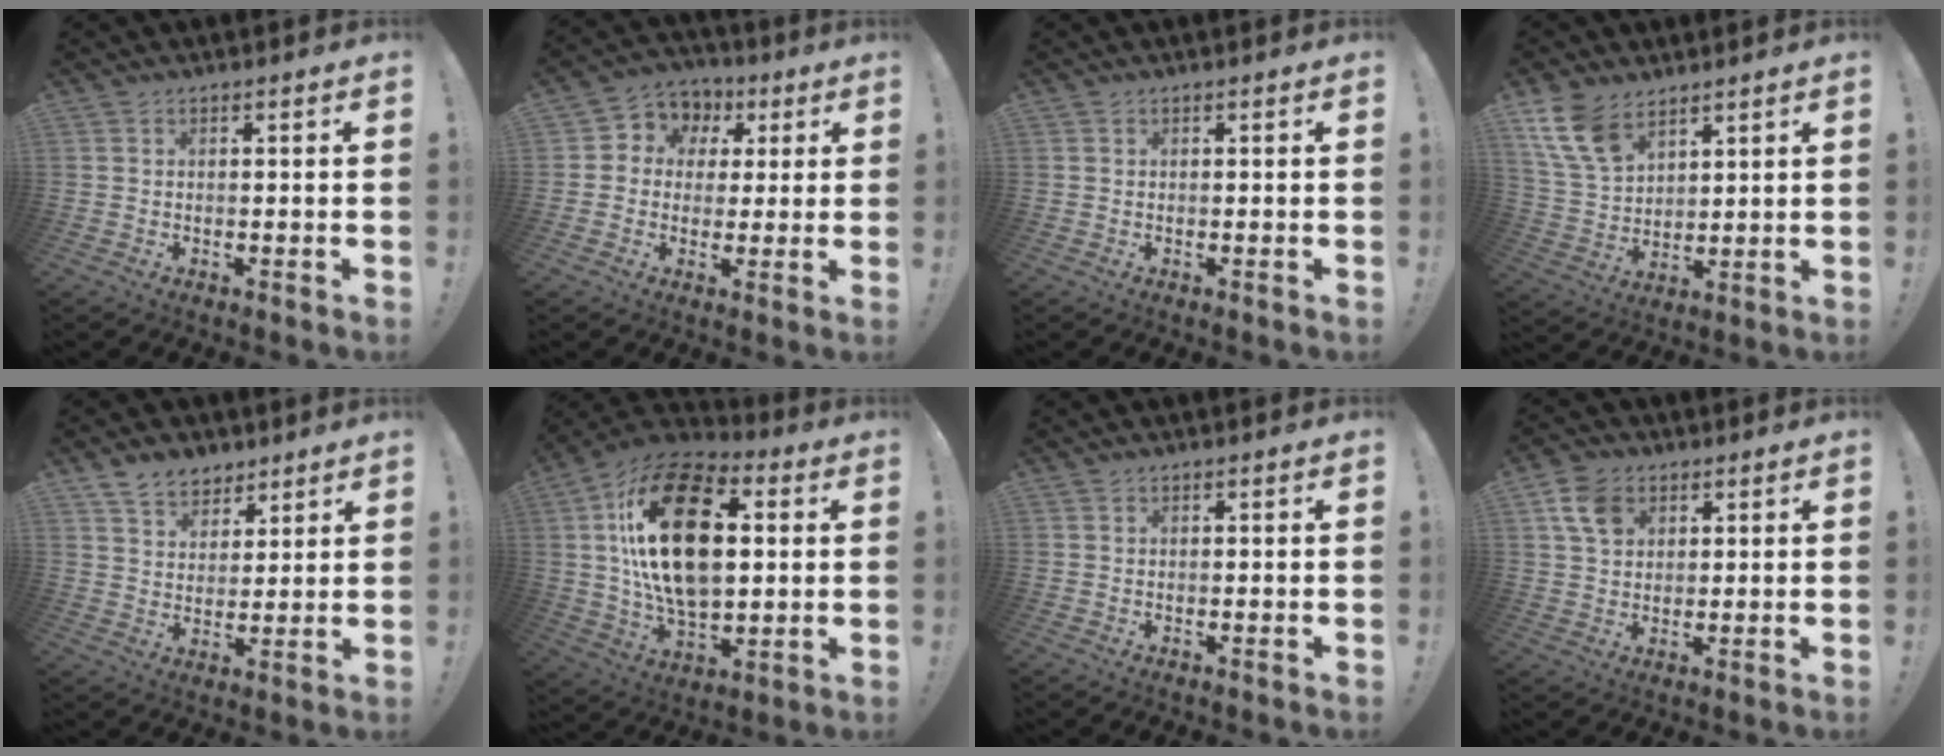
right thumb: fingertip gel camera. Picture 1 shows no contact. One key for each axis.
{"total": 6.6, "fx": 0.6, "fy": 6.3, "fz": 1.9, "tx": -0.025, "ty": -0.004, "tz": 0.016}
{"total": 0.0}
{"total": 12.1, "fx": 7.8, "fy": 6.9, "fz": 6.2, "tx": -0.132, "ty": -0.033, "tz": 0.153}
{"total": 8.6, "fx": 6.3, "fy": 5.5, "fz": 1.9, "tx": -0.033, "ty": -0.042, "tz": 0.125}
{"total": 27.5, "fx": 5.1, "fy": 16.1, "fz": 21.7, "tx": -0.394, "ty": -0.010, "tz": 0.085}
{"total": 0.0}
{"total": 8.8, "fx": 3.9, "fy": 6.4, "fz": 4.5, "tx": -0.084, "ty": 0.000, "tz": 0.081}